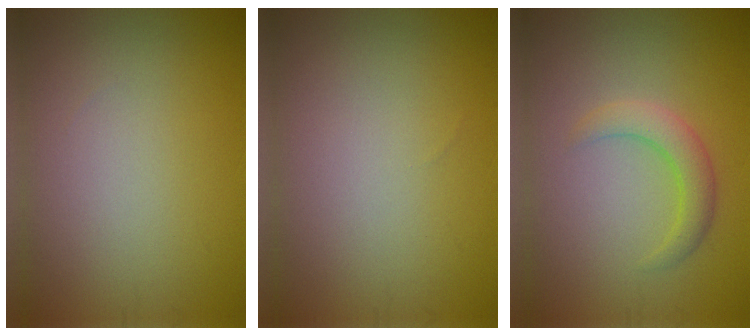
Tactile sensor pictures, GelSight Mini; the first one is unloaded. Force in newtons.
{"total": 0.0}
{"total": 2.7, "press": 2.7, "slide": 0.2}